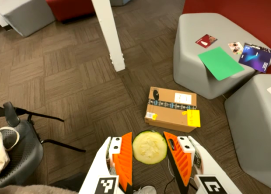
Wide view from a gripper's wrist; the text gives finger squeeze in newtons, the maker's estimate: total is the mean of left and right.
{"total": 7.6, "left": 7.8, "right": 7.4}